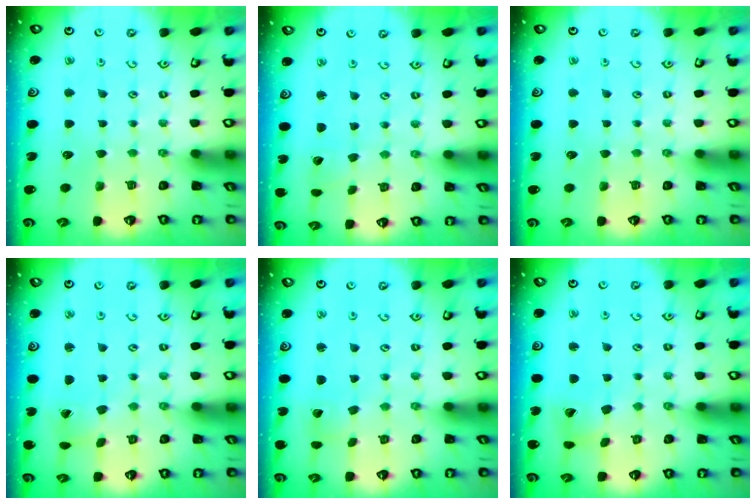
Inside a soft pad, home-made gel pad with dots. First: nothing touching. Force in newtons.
{"total": 1.2, "press": 1.2, "slide": 0.1}
{"total": 0.0}
{"total": 1.5, "press": 1.4, "slide": 0.2}
{"total": 2.0, "press": 2.0, "slide": 0.1}
{"total": 8.1, "press": 8.0, "slide": 1.1}